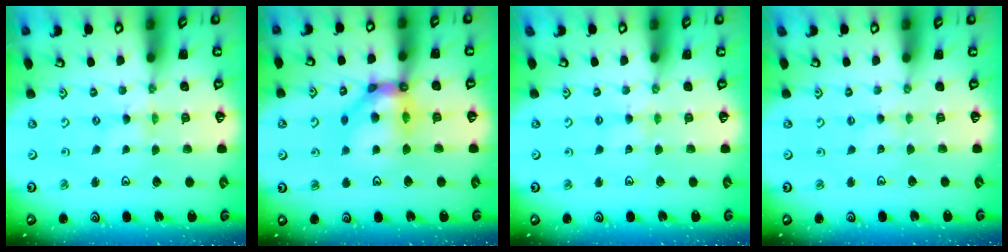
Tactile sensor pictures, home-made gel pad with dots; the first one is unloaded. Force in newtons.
{"total": 13.2, "press": 13.0, "slide": 2.0}
{"total": 3.3, "press": 3.3, "slide": 0.4}
{"total": 1.4, "press": 1.4, "slide": 0.2}